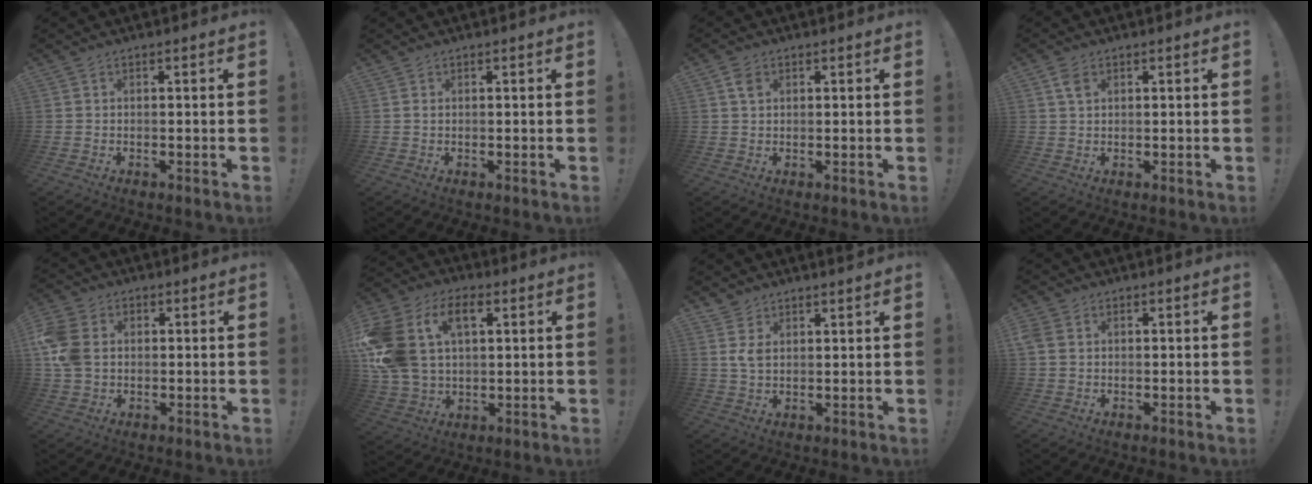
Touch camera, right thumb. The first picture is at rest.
{"total": 0.6, "force": [0.2, 0.3, 0.4], "torque": [-0.004, -0.001, 0.003]}
{"total": 2.9, "force": [1.3, 1.8, 1.8], "torque": [-0.023, -0.004, 0.021]}
{"total": 3.2, "force": [1.5, 1.9, 2.1], "torque": [-0.030, -0.004, 0.025]}
{"total": 10.8, "force": [1.1, 8.2, 7.0], "torque": [-0.142, 0.003, 0.023]}
{"total": 20.1, "force": [6.2, 13.7, 13.3], "torque": [-0.276, -0.016, 0.110]}
{"total": 4.8, "force": [2.7, 2.6, 3.0], "torque": [-0.049, -0.015, 0.052]}
{"total": 3.6, "force": [1.1, 2.8, 2.1], "torque": [-0.041, 0.000, 0.020]}